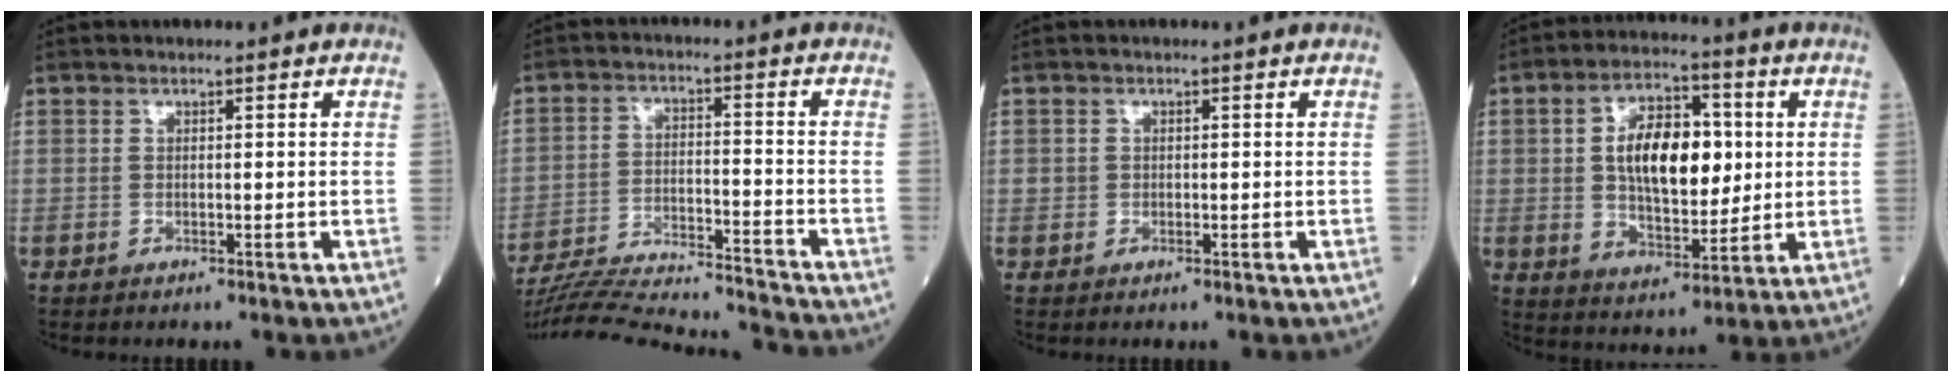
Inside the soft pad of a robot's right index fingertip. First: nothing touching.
{"total": 19.8, "force": [-19.0, 0.4, 5.4], "torque": [-0.117, -0.017, -0.289]}
{"total": 0.9, "force": [0.0, 0.9, 0.2], "torque": [0.002, 0.004, 0.000]}
{"total": 12.7, "force": [1.8, 6.2, 10.9], "torque": [-0.193, 0.016, 0.034]}